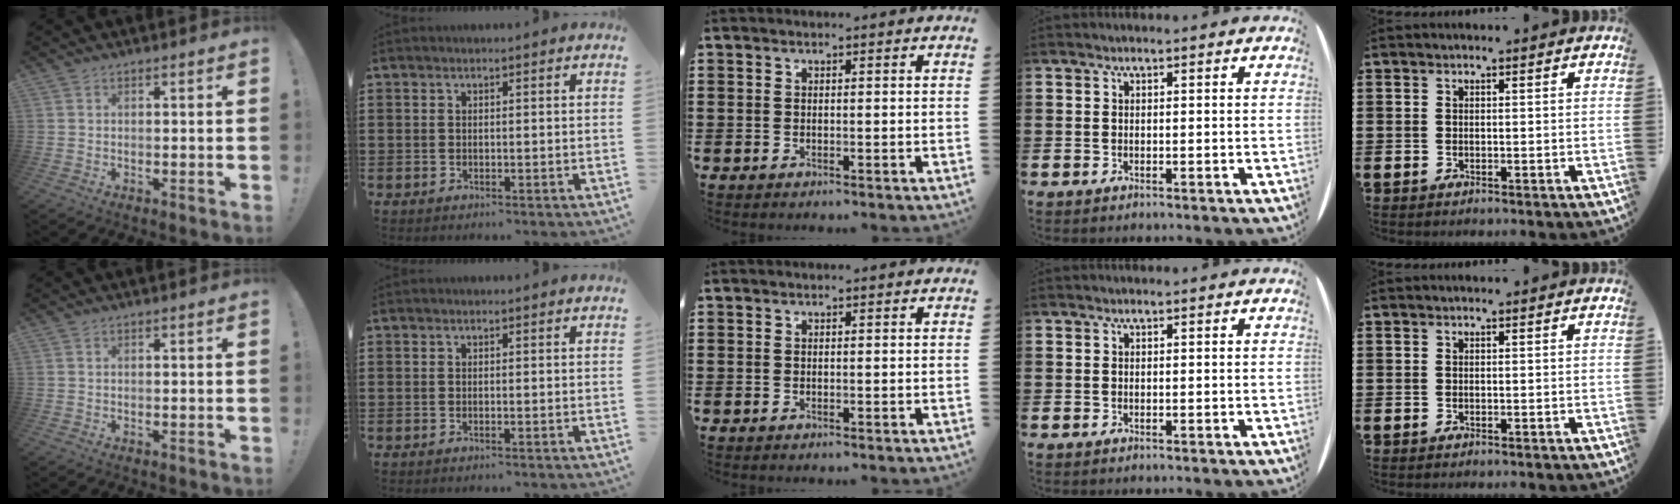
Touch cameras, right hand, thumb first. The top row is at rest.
{}